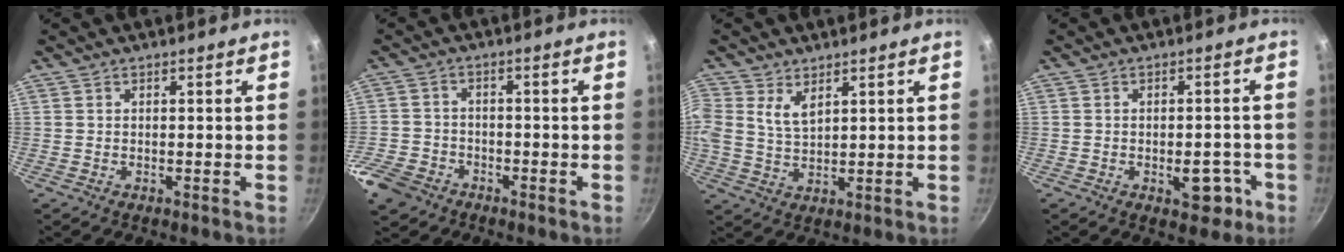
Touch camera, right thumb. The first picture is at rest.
{"total": 7.4, "force": [-4.8, 5.1, 2.5], "torque": [-0.054, 0.015, -0.091]}
{"total": 5.9, "force": [2.8, 3.4, 3.9], "torque": [-0.071, -0.007, 0.063]}
{"total": 5.3, "force": [-2.2, 3.0, 3.8], "torque": [-0.026, 0.017, -0.022]}